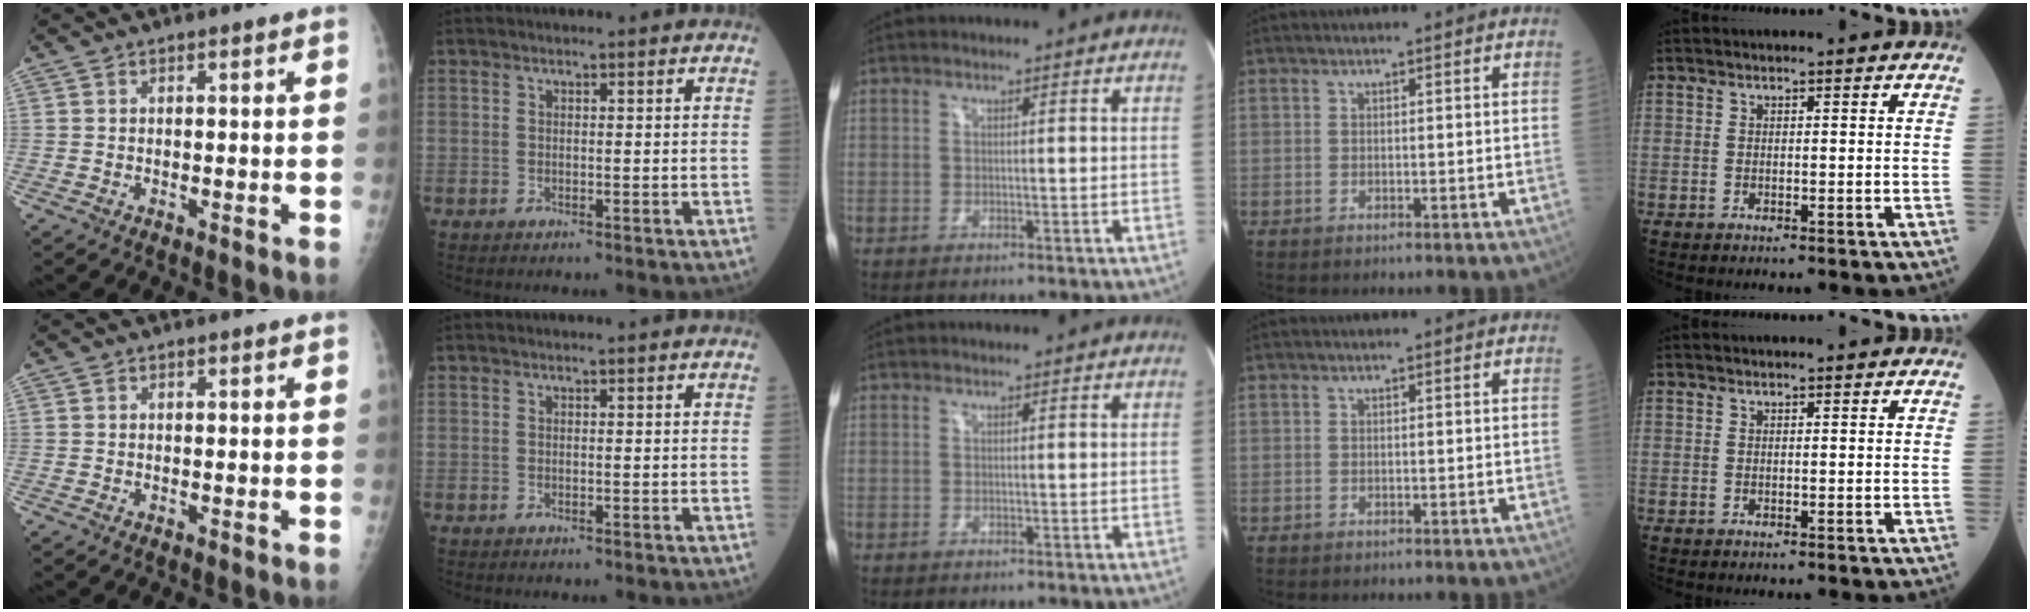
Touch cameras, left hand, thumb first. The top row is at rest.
{}